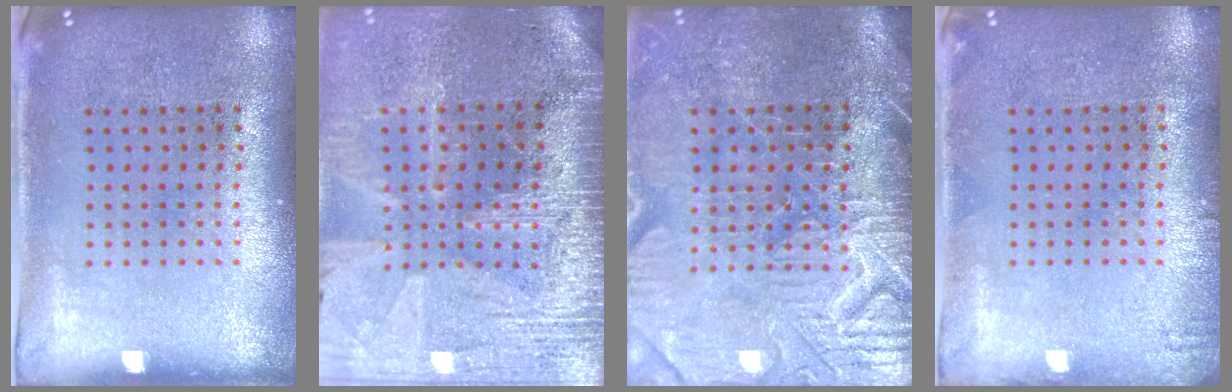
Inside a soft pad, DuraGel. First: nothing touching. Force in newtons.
{"total": 3.6, "press": 3.3, "slide": 1.5}
{"total": 4.4, "press": 4.0, "slide": 1.8}
{"total": 0.8, "press": 0.8, "slide": 0.1}